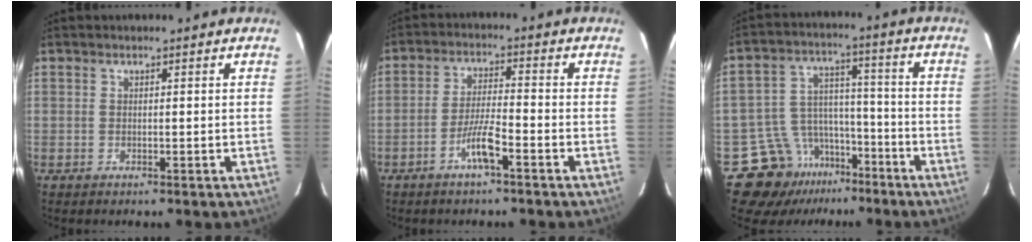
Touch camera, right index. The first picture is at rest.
{"total": 5.5, "force": [-3.0, 0.5, 4.5], "torque": [-0.091, 0.002, -0.058]}
{"total": 11.9, "force": [-8.3, 8.3, 2.1], "torque": [-0.034, 0.068, -0.123]}